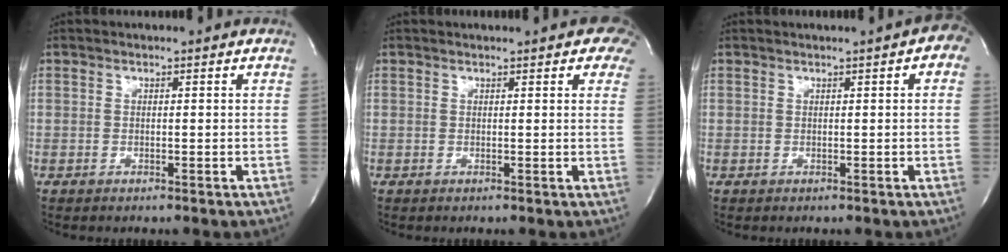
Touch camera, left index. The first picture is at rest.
{"total": 6.2, "force": [4.3, 2.2, 3.9], "torque": [-0.036, 0.006, 0.038]}
{"total": 3.2, "force": [1.2, 0.9, 2.8], "torque": [-0.025, 0.008, 0.008]}